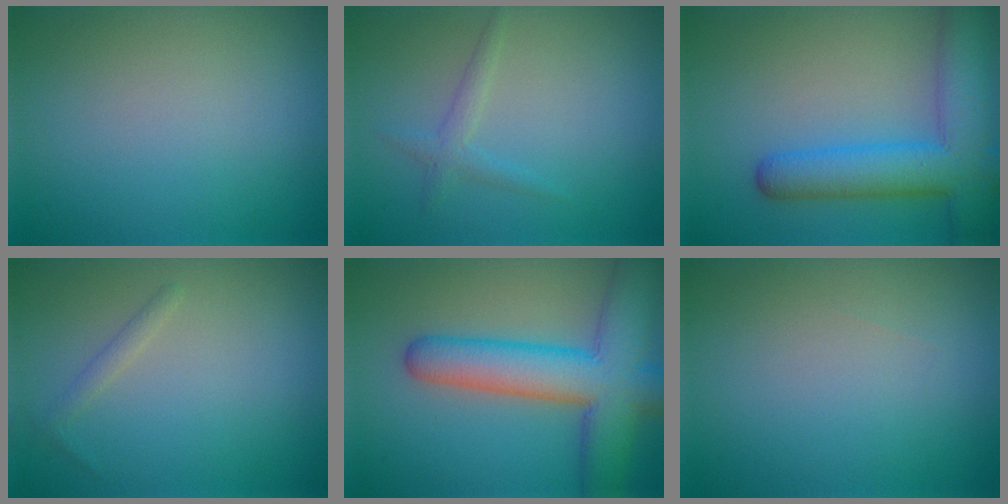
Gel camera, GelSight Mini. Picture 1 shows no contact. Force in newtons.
{"total": 1.4, "press": 1.4, "slide": 0.0}
{"total": 8.0, "press": 8.0, "slide": 0.4}
{"total": 0.9, "press": 0.9, "slide": 0.1}
{"total": 9.0, "press": 9.0, "slide": 0.3}
{"total": 0.0}